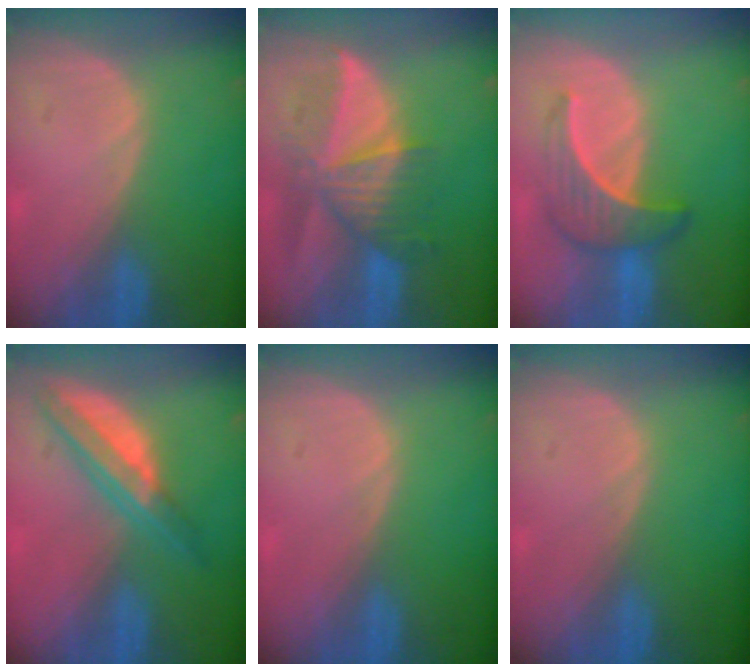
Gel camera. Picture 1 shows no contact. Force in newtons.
{"total": 8.8, "press": 8.0, "slide": 3.6}
{"total": 6.2, "press": 5.9, "slide": 1.7}
{"total": 6.8, "press": 5.6, "slide": 3.8}
{"total": 0.0}
{"total": 0.0}